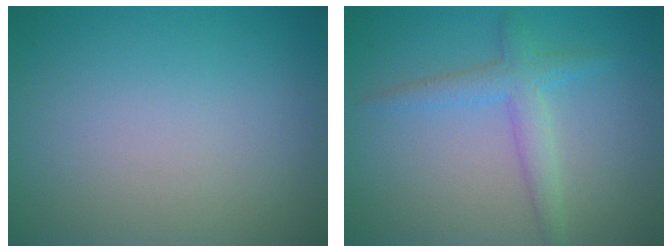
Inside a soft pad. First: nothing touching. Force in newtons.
{"total": 2.7, "press": 2.7, "slide": 0.2}